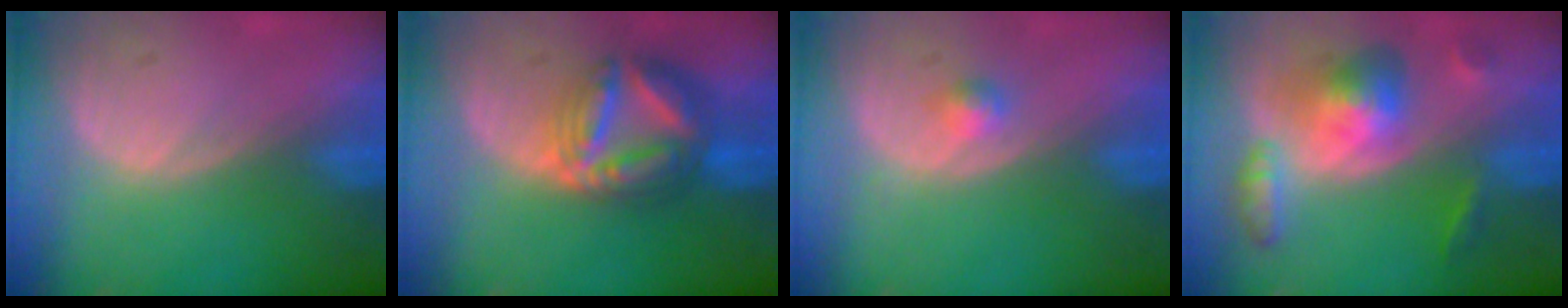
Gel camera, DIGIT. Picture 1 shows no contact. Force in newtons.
{"total": 8.9, "press": 8.8, "slide": 0.9}
{"total": 1.8, "press": 1.6, "slide": 0.9}
{"total": 7.8, "press": 7.8, "slide": 0.5}